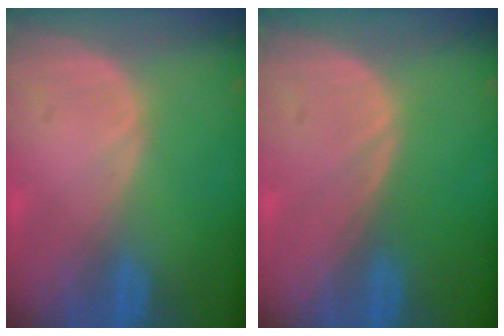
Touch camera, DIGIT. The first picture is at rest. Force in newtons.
{"total": 0.0}